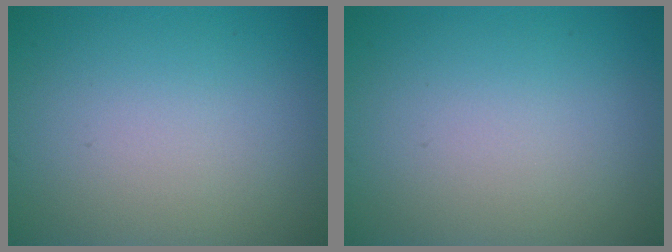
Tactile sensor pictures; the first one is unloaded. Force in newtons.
{"total": 0.0}